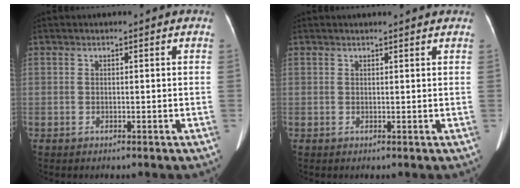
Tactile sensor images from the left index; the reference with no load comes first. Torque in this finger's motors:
{"motor_torque": [0.05, 0.12, -0.11, -0.01]}